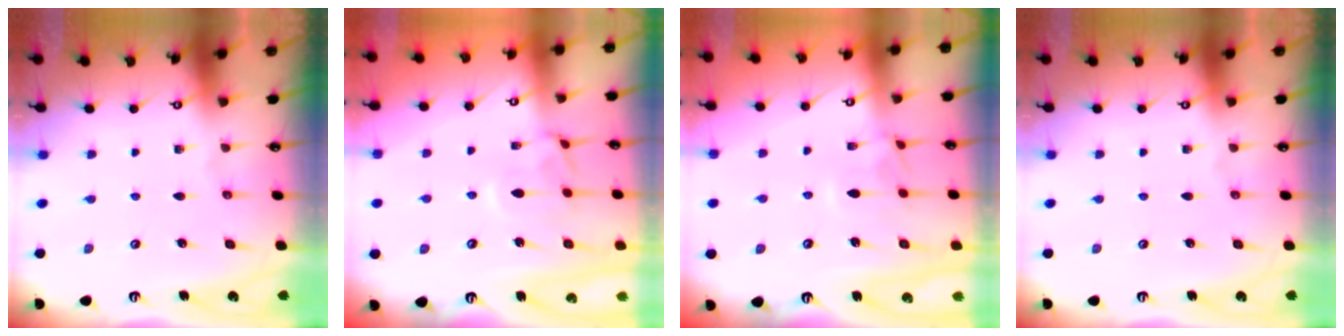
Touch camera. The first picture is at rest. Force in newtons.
{"total": 0.7, "press": 0.3, "slide": 0.6}
{"total": 2.6, "press": 2.5, "slide": 0.6}
{"total": 0.0}